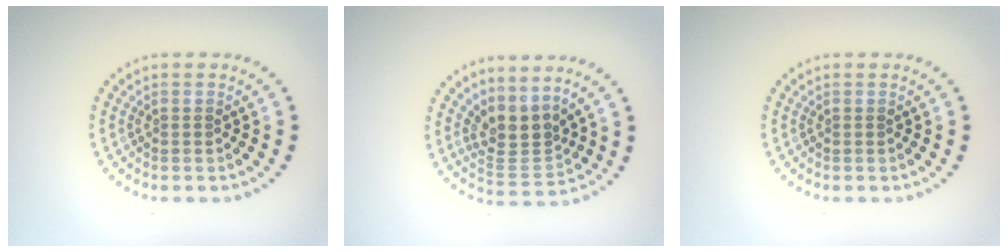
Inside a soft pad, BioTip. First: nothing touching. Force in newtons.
{"total": 3.3, "press": 2.5, "slide": 2.2}
{"total": 0.0}